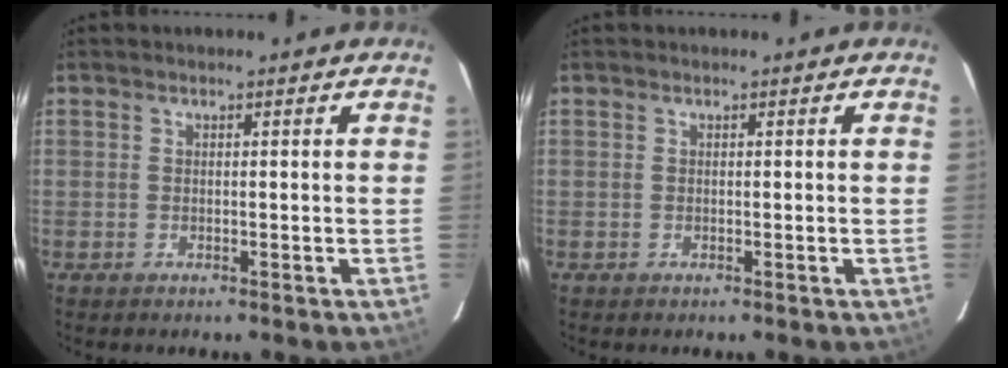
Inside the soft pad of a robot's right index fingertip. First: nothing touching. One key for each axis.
{"total": 0.0}